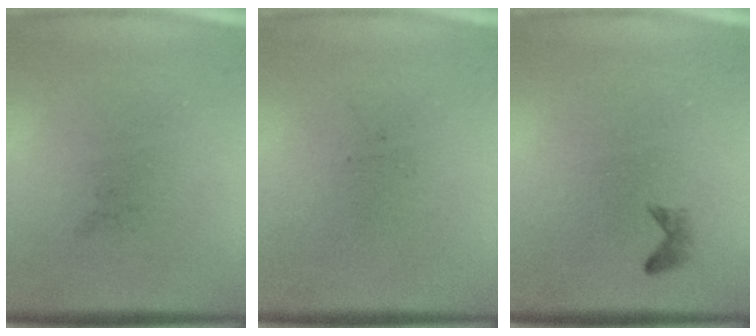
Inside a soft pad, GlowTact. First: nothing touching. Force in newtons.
{"total": 0.0}
{"total": 0.7}